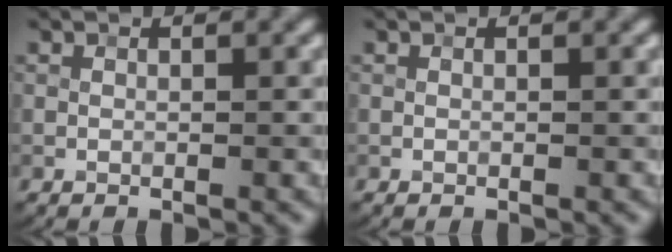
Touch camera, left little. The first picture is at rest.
{"total": 0.0}